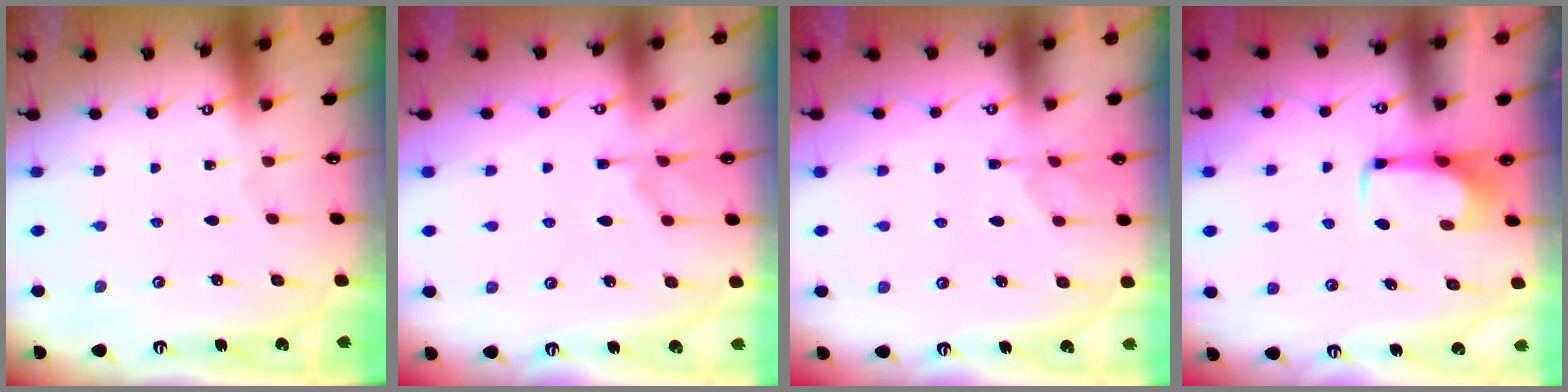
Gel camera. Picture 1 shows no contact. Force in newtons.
{"total": 1.7, "press": 0.7, "slide": 1.5}
{"total": 1.1, "press": 0.3, "slide": 1.1}
{"total": 1.6, "press": 1.5, "slide": 0.4}